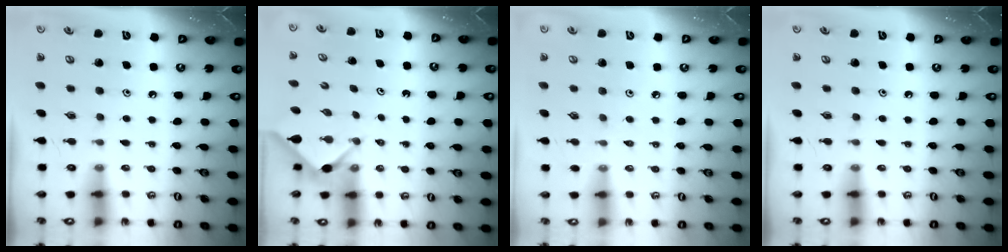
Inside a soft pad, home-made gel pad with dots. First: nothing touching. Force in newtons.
{"total": 3.0, "press": 3.0, "slide": 0.3}
{"total": 2.2, "press": 2.1, "slide": 0.6}
{"total": 0.0}